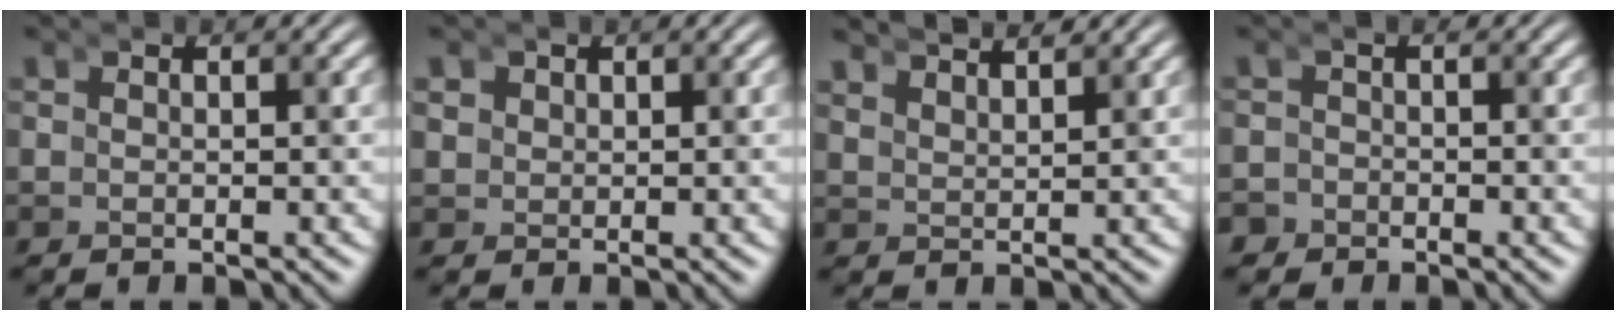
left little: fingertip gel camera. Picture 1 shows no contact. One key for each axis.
{"total": 1.5, "fx": 0.5, "fy": 1.3, "fz": 0.5, "tx": -0.031, "ty": -0.006, "tz": 0.016}
{"total": 2.9, "fx": 2.7, "fy": 0.5, "fz": 0.7, "tx": -0.016, "ty": 0.004, "tz": 0.046}
{"total": 2.1, "fx": -1.7, "fy": 1.0, "fz": -0.8, "tx": -0.004, "ty": -0.013, "tz": -0.033}